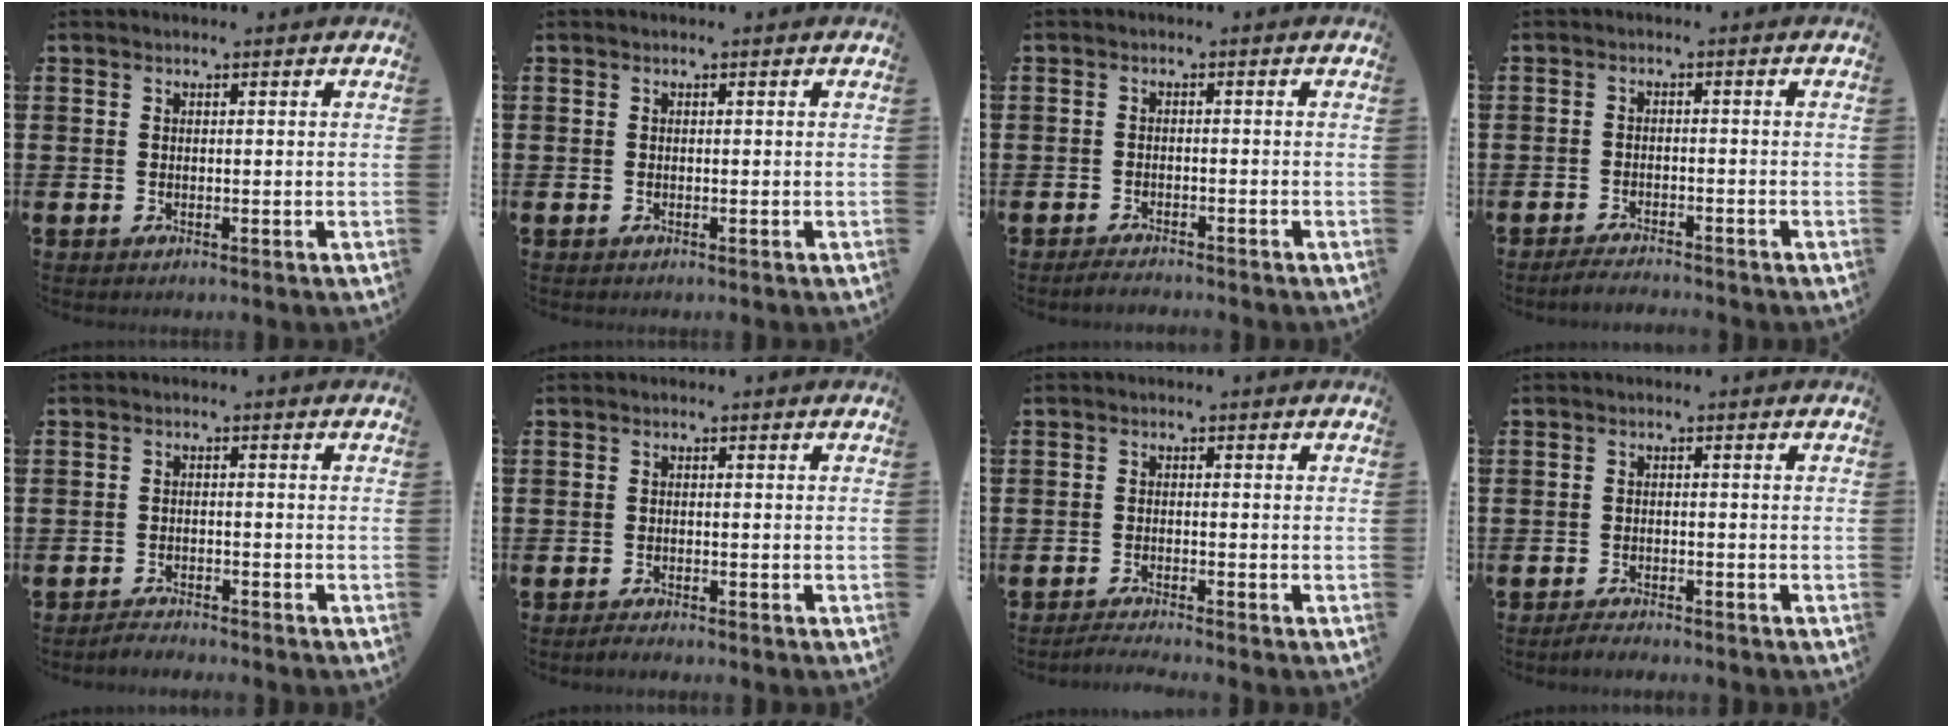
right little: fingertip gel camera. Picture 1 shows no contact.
{"total": 0.0}
{"total": 1.5, "force": [-1.5, 0.0, 0.2], "torque": [-0.007, 0.002, -0.030]}
{"total": 1.9, "force": [-1.9, 0.0, 0.3], "torque": [-0.008, 0.005, -0.037]}
{"total": 1.8, "force": [-1.8, 0.0, -0.1], "torque": [-0.004, 0.005, -0.039]}
{"total": 1.1, "force": [-1.0, 0.1, 0.3], "torque": [-0.009, -0.001, -0.021]}
{"total": 1.4, "force": [-1.4, -0.2, 0.4], "torque": [-0.006, 0.002, -0.027]}
{"total": 1.5, "force": [-1.5, 0.0, 0.2], "torque": [-0.006, 0.002, -0.030]}